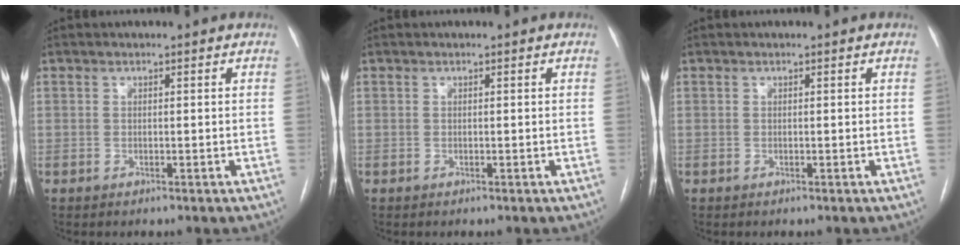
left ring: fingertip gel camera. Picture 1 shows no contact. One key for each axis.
{"total": 0.0}
{"total": 0.0}